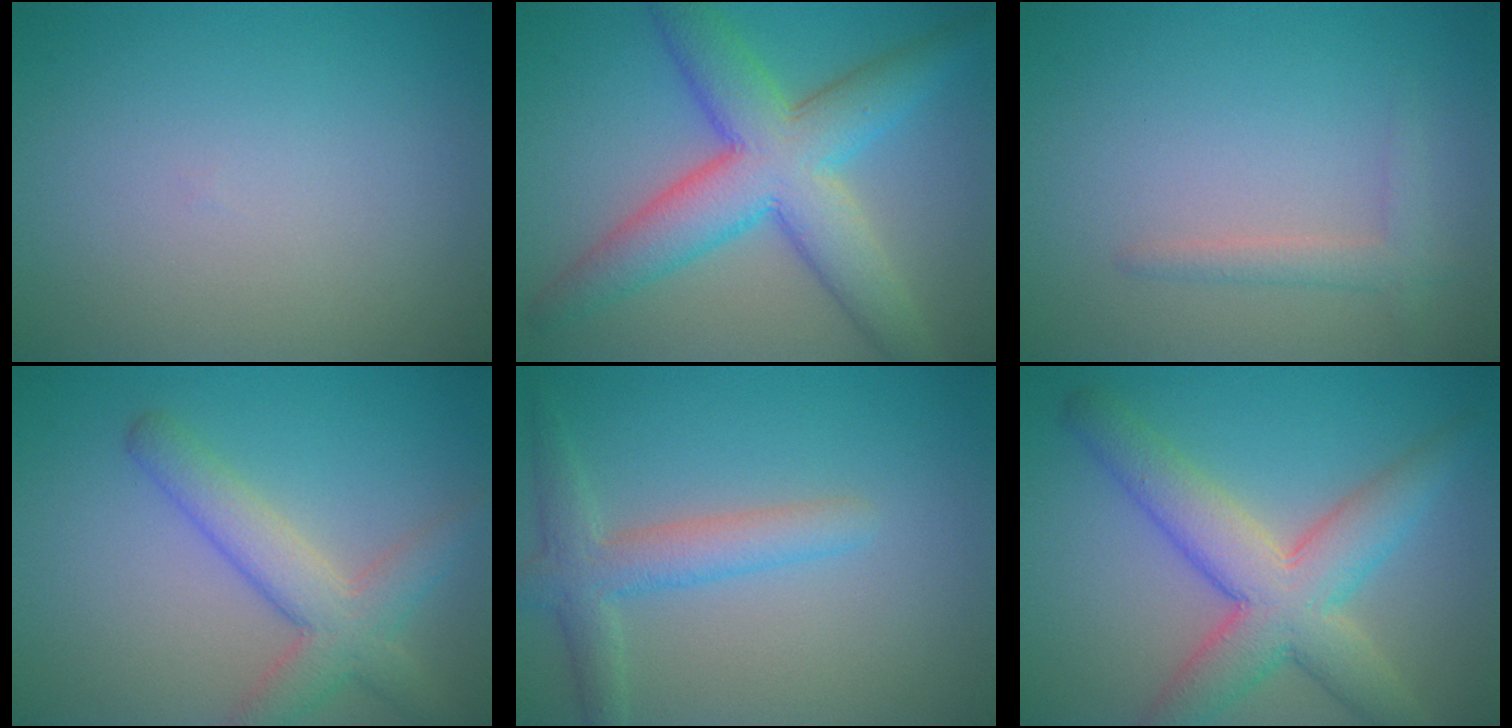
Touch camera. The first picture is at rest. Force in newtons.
{"total": 8.6, "press": 8.6, "slide": 0.2}
{"total": 1.6, "press": 1.6, "slide": 0.1}
{"total": 4.6, "press": 4.6, "slide": 0.3}
{"total": 3.5, "press": 3.5, "slide": 0.2}
{"total": 7.3, "press": 7.3, "slide": 0.4}